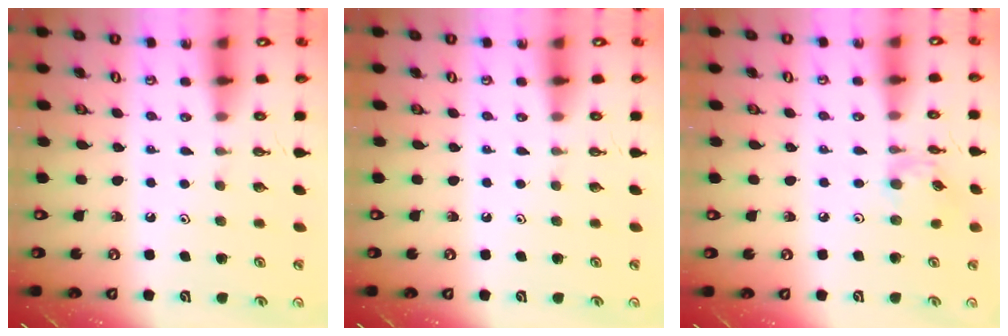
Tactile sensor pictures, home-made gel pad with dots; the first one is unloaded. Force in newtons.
{"total": 0.0}
{"total": 6.9, "press": 6.9, "slide": 0.3}